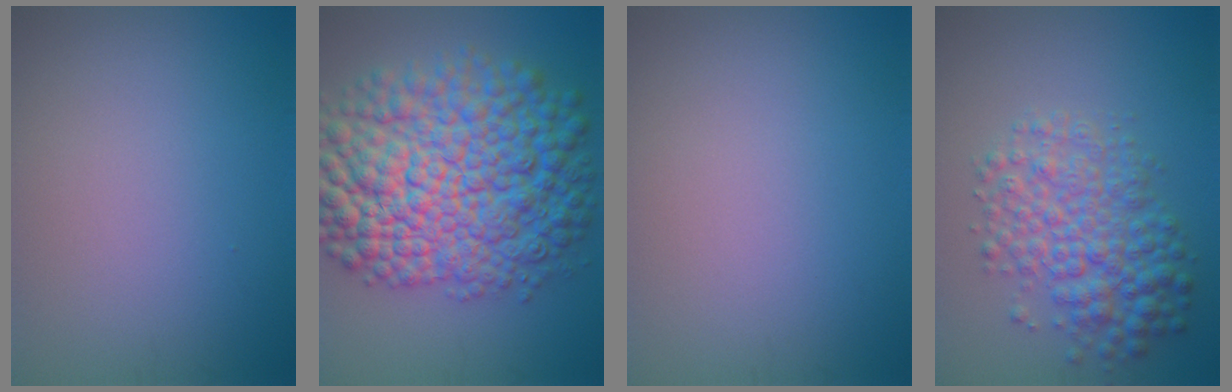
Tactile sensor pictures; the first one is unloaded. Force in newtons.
{"total": 14.3, "press": 14.3, "slide": 0.3}
{"total": 0.0}
{"total": 5.9, "press": 5.9, "slide": 0.1}